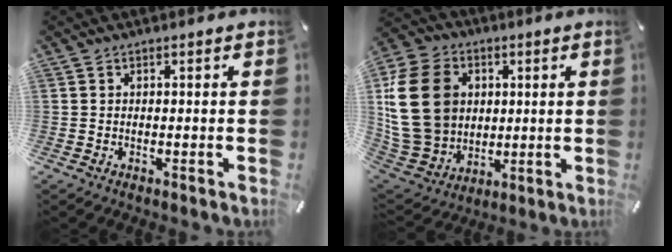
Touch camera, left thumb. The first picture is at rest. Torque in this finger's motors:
{"motor_torque": [1.77, 3.23, 1.57, -1.20, 0.81]}